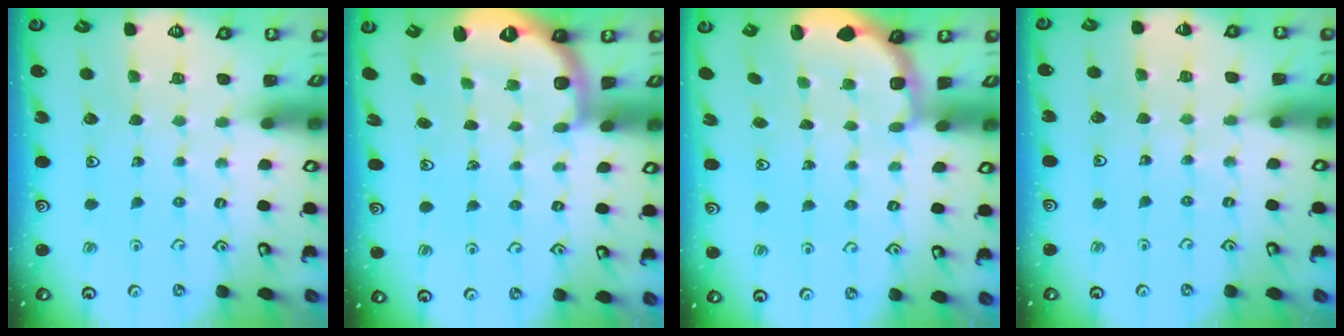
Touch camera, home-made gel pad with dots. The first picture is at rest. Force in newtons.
{"total": 2.7, "press": 1.7, "slide": 2.1}
{"total": 2.2, "press": 2.0, "slide": 1.0}
{"total": 2.4, "press": 2.4, "slide": 0.5}